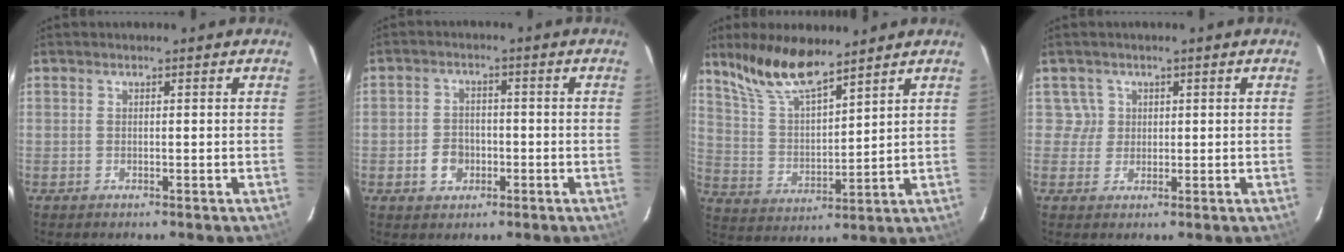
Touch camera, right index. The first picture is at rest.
{"total": 4.7, "force": [-1.8, 3.9, 2.0], "torque": [-0.048, 0.011, -0.023]}
{"total": 11.9, "force": [9.5, 2.7, 6.6], "torque": [-0.127, 0.010, 0.193]}
{"total": 2.7, "force": [0.6, 2.6, -0.3], "torque": [0.020, 0.019, 0.011]}